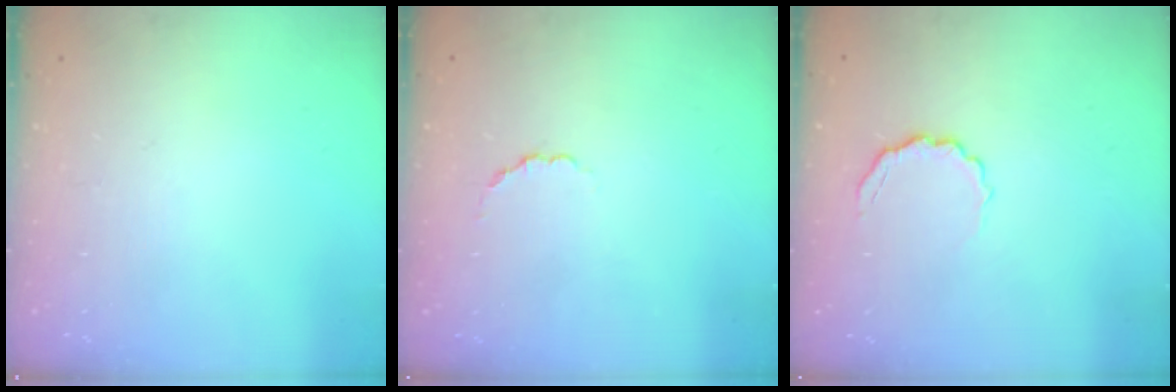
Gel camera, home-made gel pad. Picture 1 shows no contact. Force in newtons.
{"total": 2.5, "press": 2.3, "slide": 0.9}
{"total": 5.3, "press": 5.2, "slide": 1.3}